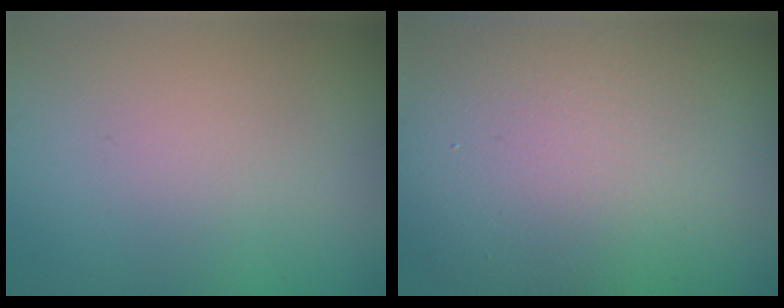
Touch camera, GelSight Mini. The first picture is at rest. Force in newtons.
{"total": 14.3, "press": 14.3, "slide": 0.9}